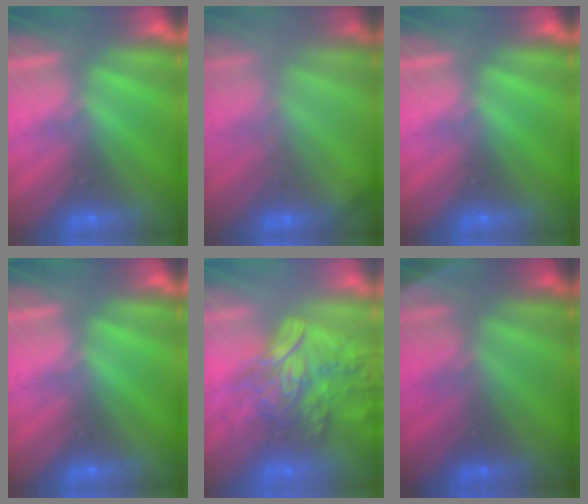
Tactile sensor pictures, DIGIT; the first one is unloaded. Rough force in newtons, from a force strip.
{"total": 3.3}
{"total": 0.0}
{"total": 0.0}
{"total": 8.8}
{"total": 2.8}